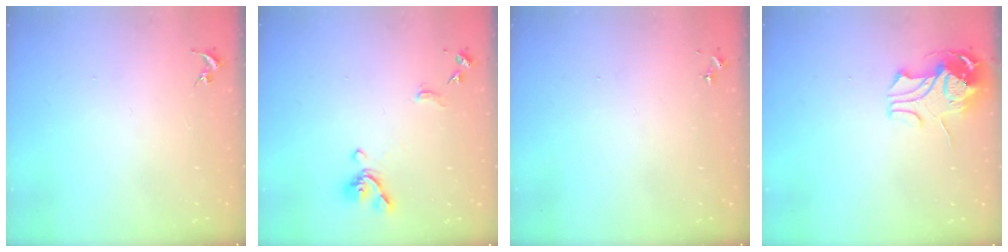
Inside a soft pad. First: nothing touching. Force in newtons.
{"total": 11.0, "press": 10.9, "slide": 1.2}
{"total": 0.0}
{"total": 10.8, "press": 10.7, "slide": 1.3}